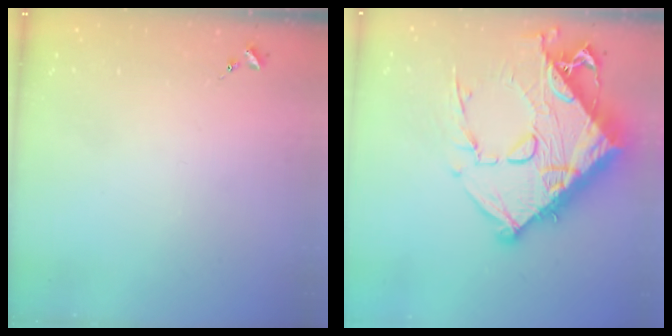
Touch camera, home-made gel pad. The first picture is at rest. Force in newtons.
{"total": 25.7, "press": 25.6, "slide": 2.6}